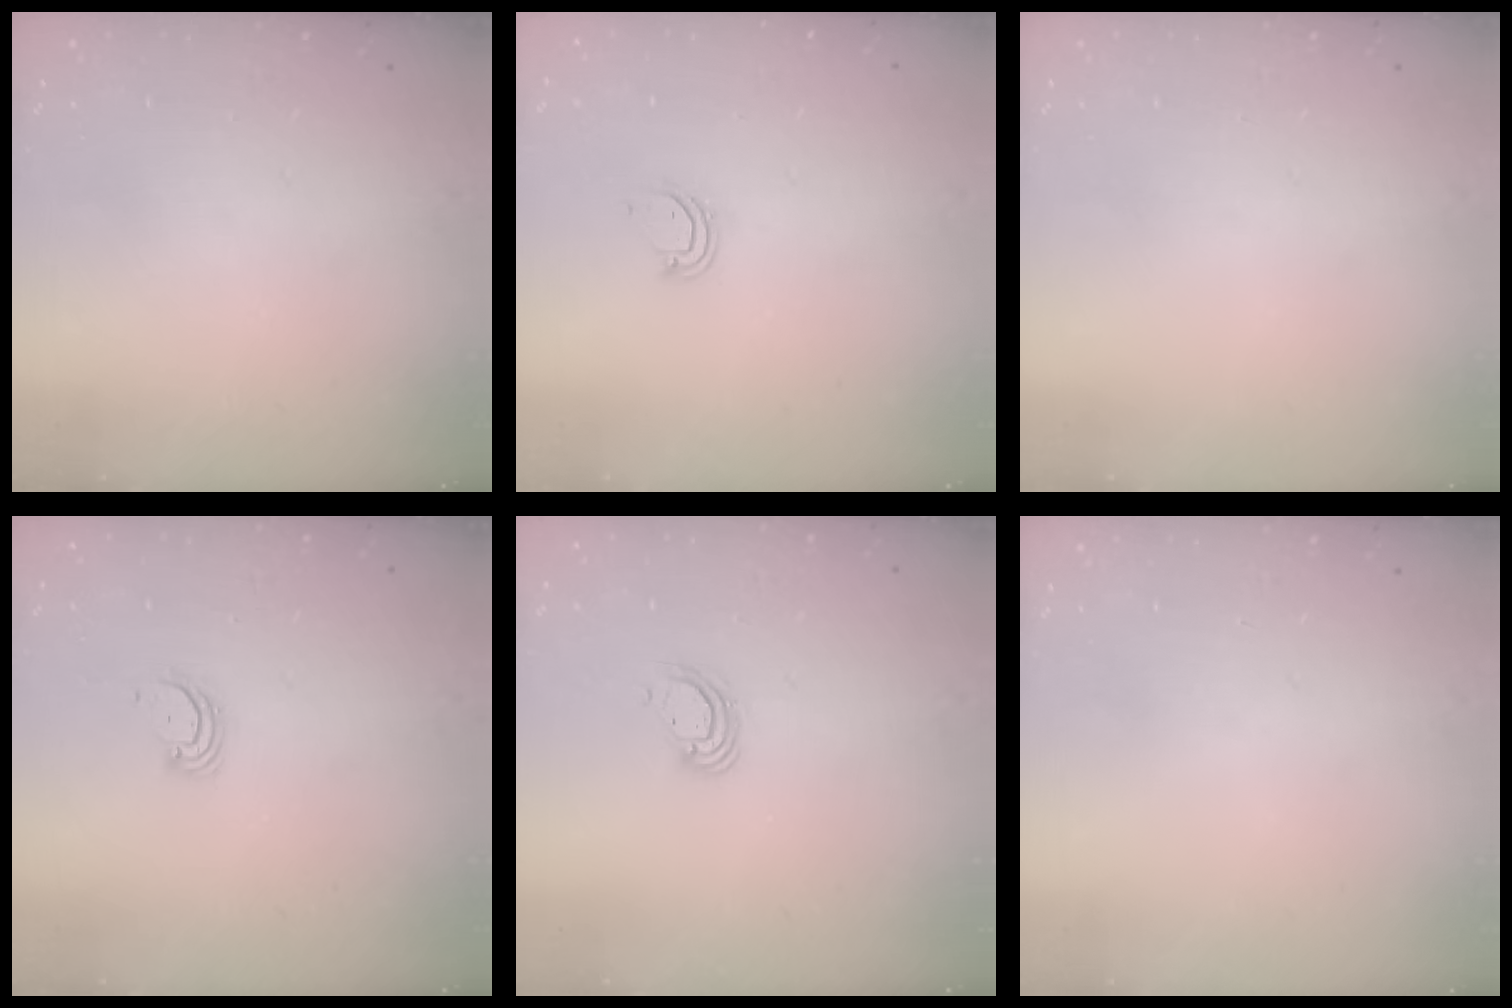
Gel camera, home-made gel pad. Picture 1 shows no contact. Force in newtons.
{"total": 3.1, "press": 3.1, "slide": 0.2}
{"total": 0.0}
{"total": 2.8, "press": 2.8, "slide": 0.2}
{"total": 5.2, "press": 5.2, "slide": 0.3}
{"total": 0.0}